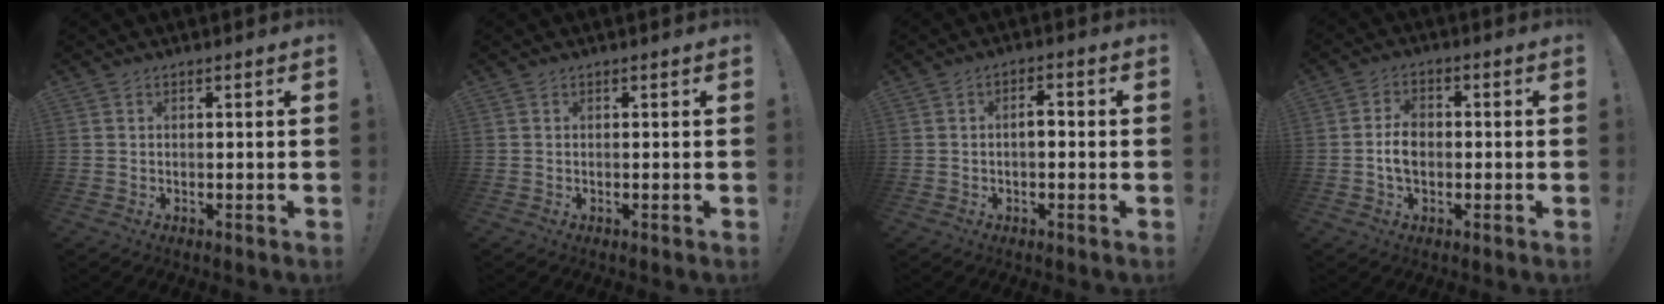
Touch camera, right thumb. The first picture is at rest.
{"total": 0.0}
{"total": 3.3, "force": [-1.0, 1.4, 2.8], "torque": [-0.043, 0.008, -0.023]}
{"total": 5.7, "force": [-0.7, 4.0, 4.1], "torque": [-0.072, 0.006, -0.015]}